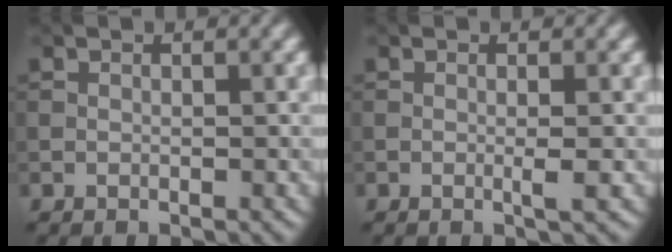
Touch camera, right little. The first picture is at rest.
{"total": 1.1, "force": [-0.1, 0.1, 1.1], "torque": [-0.020, -0.002, -0.004]}